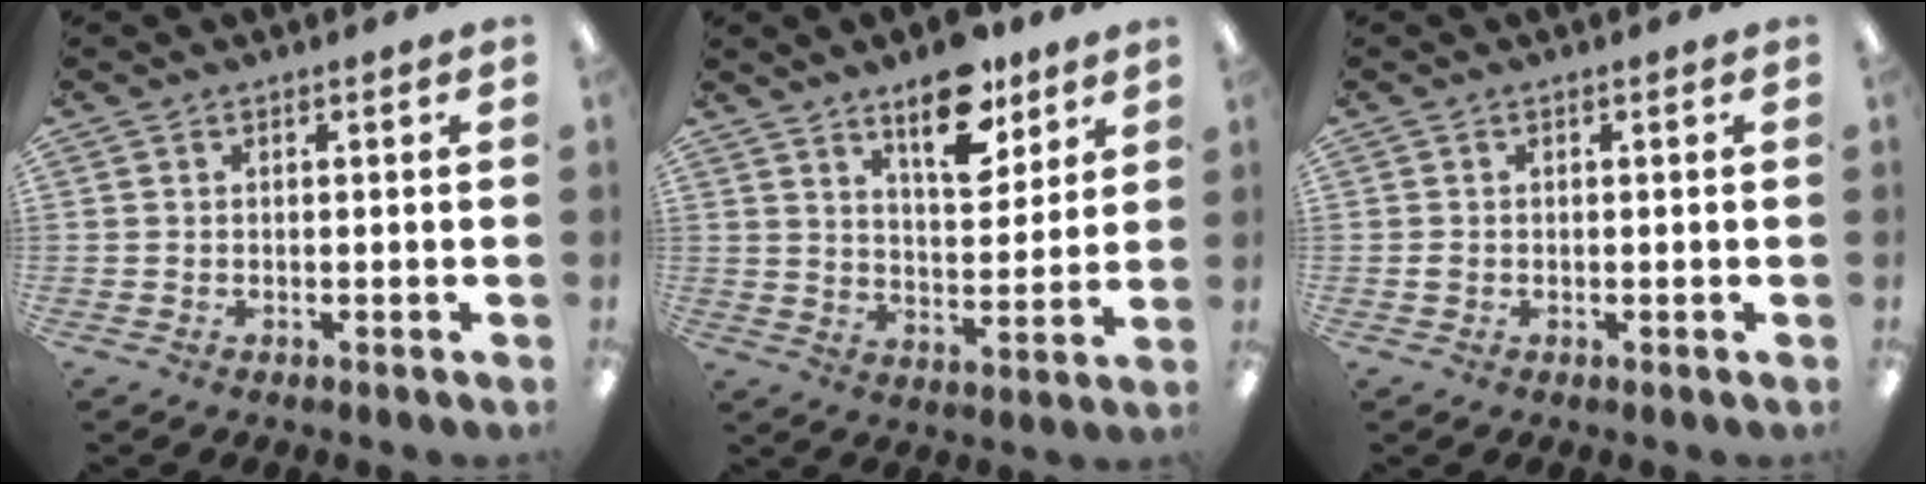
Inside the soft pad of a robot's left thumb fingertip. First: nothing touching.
{"total": 13.2, "force": [9.1, 5.7, 7.7], "torque": [-0.092, -0.051, 0.152]}
{"total": 0.8, "force": [0.0, 0.7, 0.4], "torque": [-0.008, 0.004, -0.002]}